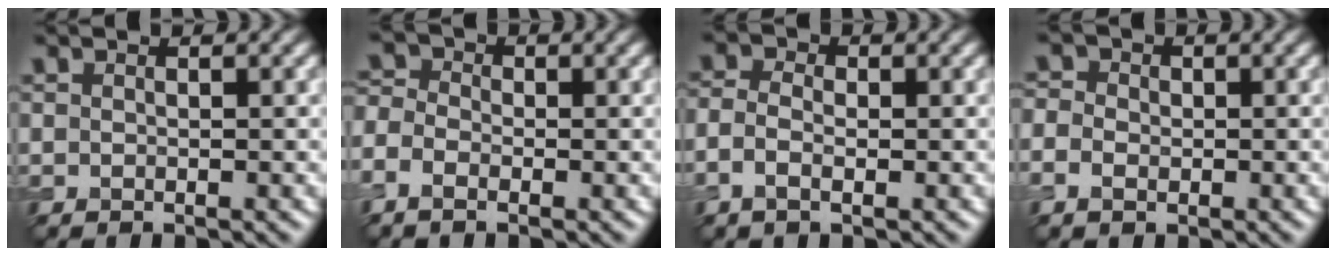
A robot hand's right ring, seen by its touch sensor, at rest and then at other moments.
{"total": 3.0, "force": [-1.4, 2.0, 1.8], "torque": [-0.035, 0.003, -0.035]}
{"total": 2.4, "force": [-0.9, 1.4, 1.7], "torque": [-0.035, 0.000, -0.023]}
{"total": 3.3, "force": [-0.3, 2.9, 1.6], "torque": [-0.016, 0.012, -0.027]}